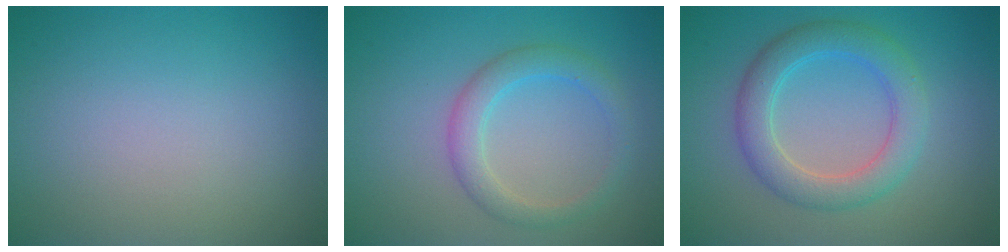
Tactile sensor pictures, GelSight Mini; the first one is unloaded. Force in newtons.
{"total": 2.9, "press": 2.9, "slide": 0.1}
{"total": 4.4, "press": 4.4, "slide": 0.2}